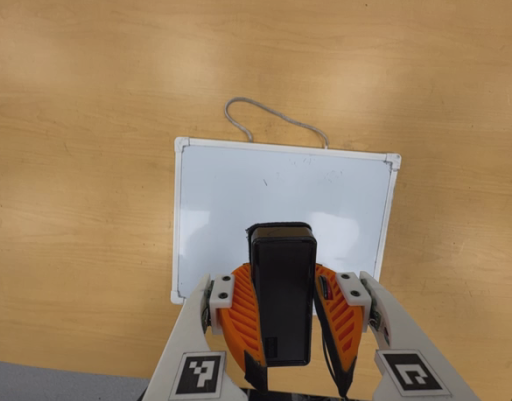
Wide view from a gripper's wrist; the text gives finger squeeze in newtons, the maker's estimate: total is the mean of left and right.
{"total": 8.6, "left": 7.4, "right": 9.9}